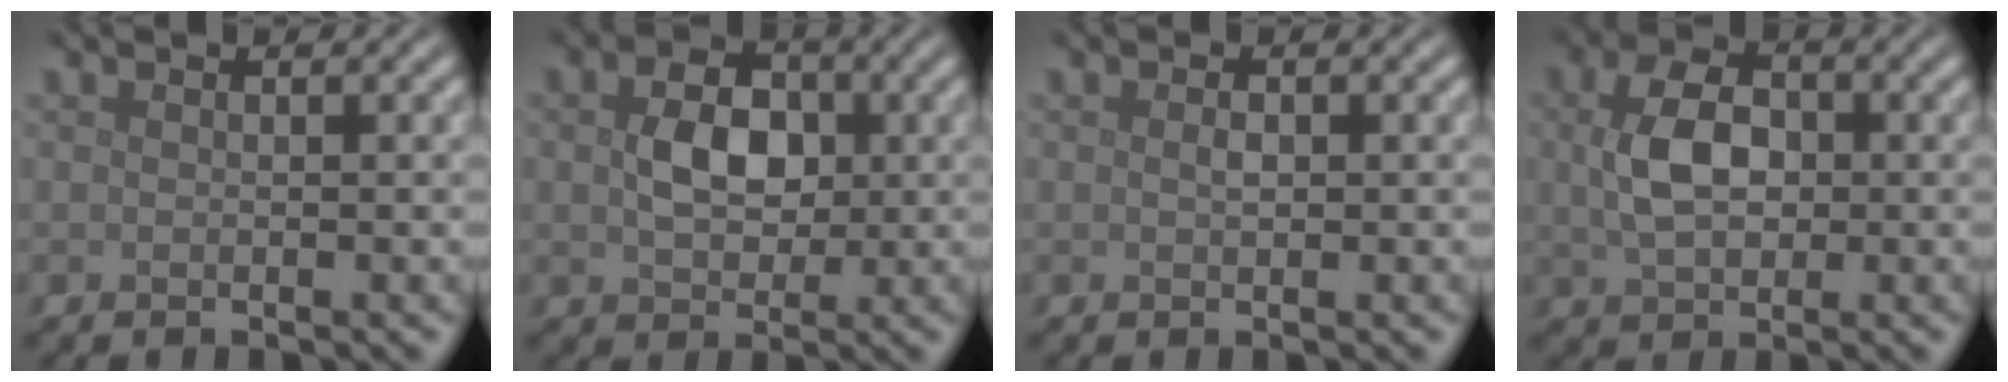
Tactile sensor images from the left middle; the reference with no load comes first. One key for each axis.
{"total": 4.3, "fx": 0.4, "fy": 3.2, "fz": 3.0, "tx": -0.063, "ty": 0.000, "tz": 0.003}
{"total": 0.8, "fx": 0.1, "fy": 0.4, "fz": 0.7, "tx": -0.015, "ty": 0.001, "tz": 0.002}
{"total": 5.0, "fx": 0.5, "fy": 3.4, "fz": 3.7, "tx": -0.082, "ty": 0.005, "tz": 0.006}